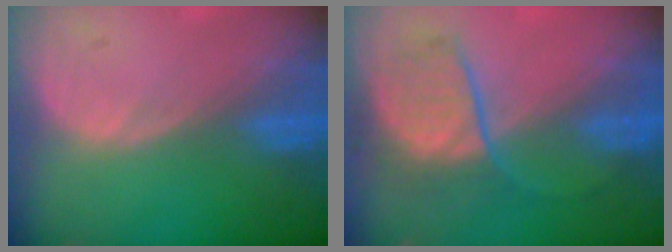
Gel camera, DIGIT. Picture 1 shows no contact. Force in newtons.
{"total": 7.0, "press": 6.9, "slide": 0.8}